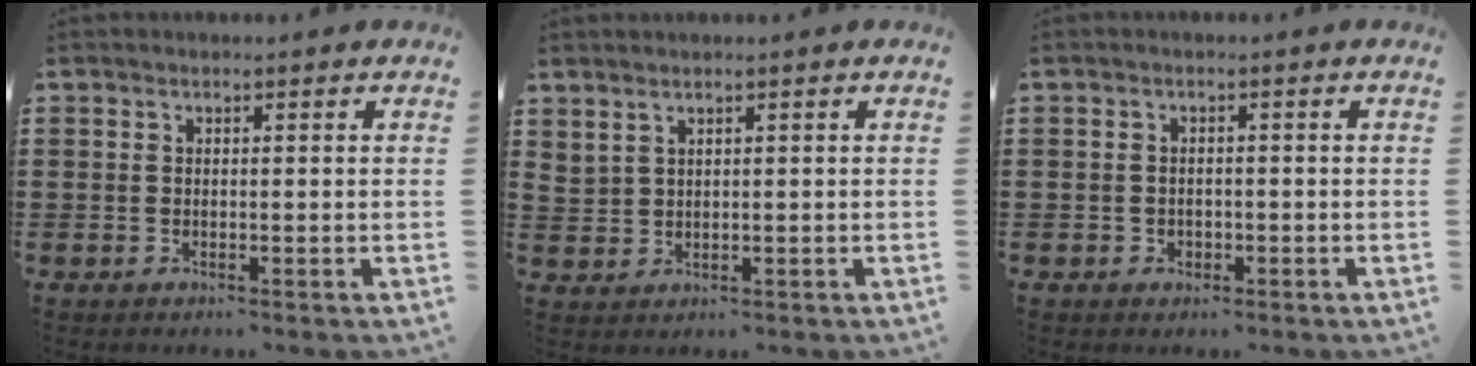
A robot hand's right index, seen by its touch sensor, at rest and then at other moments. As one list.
[{"total": 1.4, "force": [1.3, 0.6, 0.4], "torque": [-0.010, 0.001, 0.025]}, {"total": 1.2, "force": [-0.6, 1.0, 0.2], "torque": [-0.007, 0.002, -0.014]}]